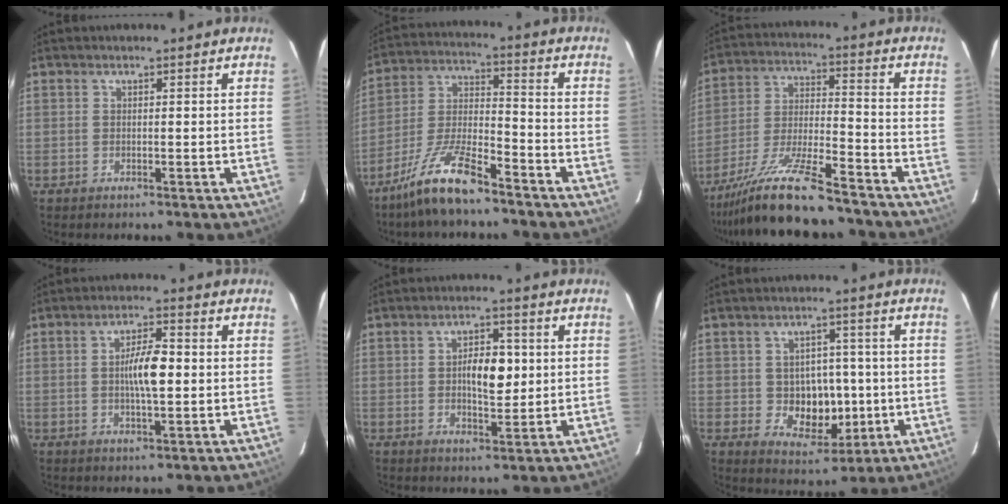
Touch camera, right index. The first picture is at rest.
{"total": 11.7, "force": [-8.8, 2.0, 7.4], "torque": [-0.157, -0.011, -0.170]}
{"total": 15.5, "force": [-12.8, 1.3, 8.6], "torque": [-0.174, -0.020, -0.230]}
{"total": 6.2, "force": [0.0, 1.3, 6.0], "torque": [-0.109, 0.006, -0.001]}
{"total": 6.2, "force": [0.5, 2.7, 5.6], "torque": [-0.091, 0.009, 0.011]}
{"total": 8.3, "force": [-0.8, 6.0, 5.7], "torque": [-0.083, 0.012, 0.000]}